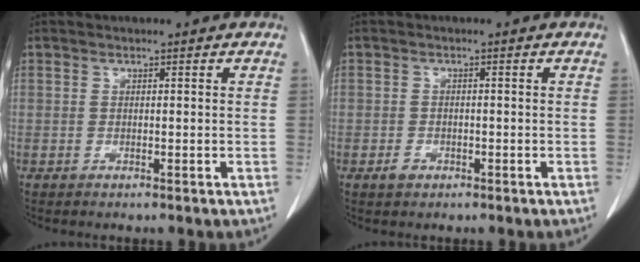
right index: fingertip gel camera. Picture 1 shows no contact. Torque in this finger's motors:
{"motor_torque": [-0.23, -0.05, -0.80, -0.21]}